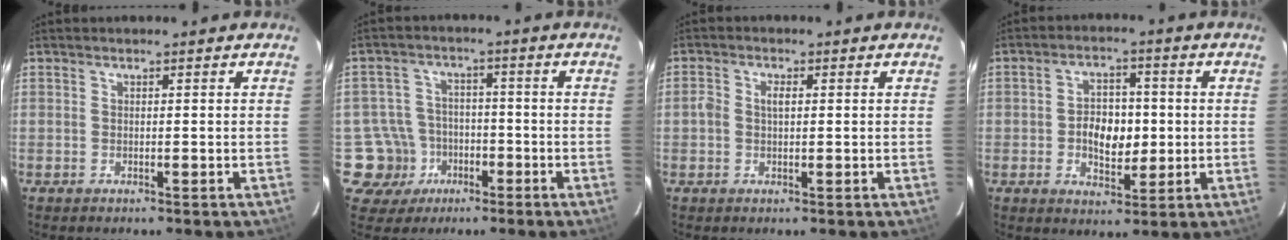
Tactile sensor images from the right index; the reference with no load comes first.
{"total": 8.5, "force": [-3.4, 7.8, 0.2], "torque": [-0.025, 0.027, -0.048]}
{"total": 2.3, "force": [0.1, 1.5, 1.7], "torque": [-0.030, 0.007, 0.000]}
{"total": 7.8, "force": [-0.7, 5.0, 5.9], "torque": [-0.112, 0.008, -0.009]}